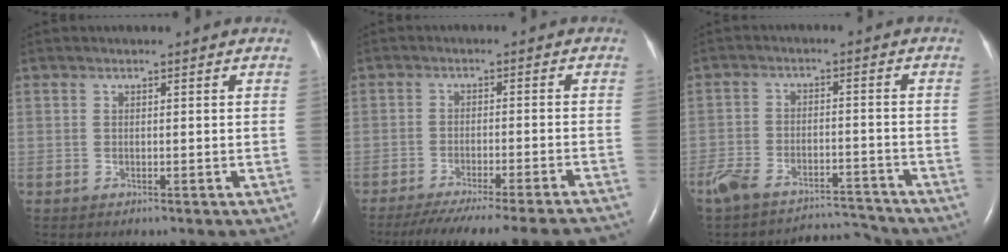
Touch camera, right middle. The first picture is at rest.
{"total": 20.1, "force": [-18.4, 0.2, 8.1], "torque": [-0.091, -0.041, -0.244]}
{"total": 10.8, "force": [-10.3, 2.4, 2.5], "torque": [-0.048, 0.023, -0.170]}